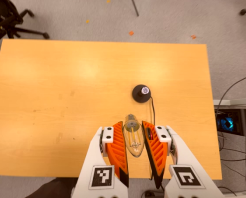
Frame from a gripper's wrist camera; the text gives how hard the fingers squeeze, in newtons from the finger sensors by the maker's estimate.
{"total": 11.6, "left": 11.3, "right": 11.9}